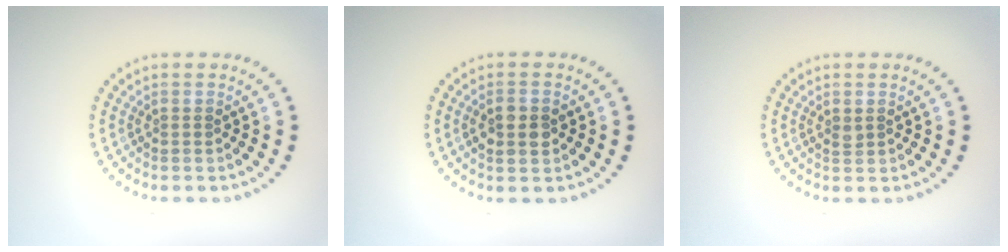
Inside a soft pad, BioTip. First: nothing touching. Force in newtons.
{"total": 2.1, "press": 2.1, "slide": 0.2}
{"total": 0.6, "press": 0.6, "slide": 0.2}